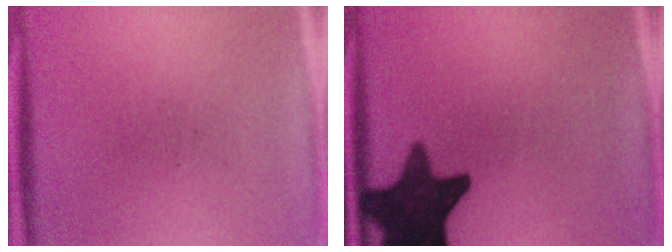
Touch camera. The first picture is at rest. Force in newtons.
{"total": 14.8}